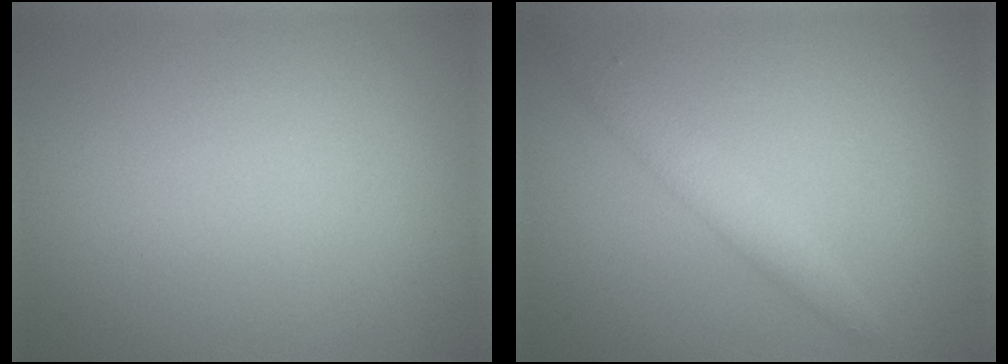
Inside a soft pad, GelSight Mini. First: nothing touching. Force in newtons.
{"total": 2.4, "press": 2.4, "slide": 0.1}